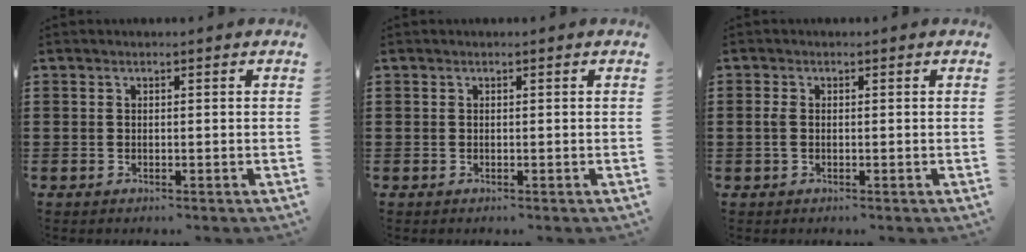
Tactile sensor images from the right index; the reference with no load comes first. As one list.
[{"total": 0.0}, {"total": 1.5, "force": [-0.2, 0.8, 1.3], "torque": [-0.035, -0.001, -0.007]}]